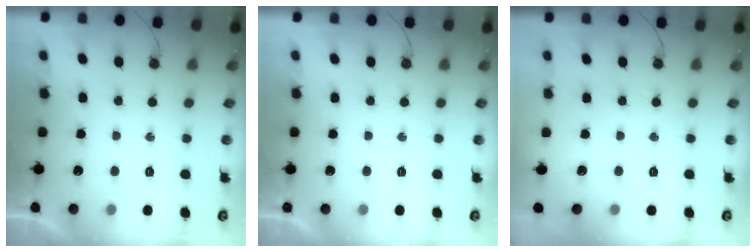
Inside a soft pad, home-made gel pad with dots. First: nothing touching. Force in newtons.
{"total": 0.0}
{"total": 0.0}